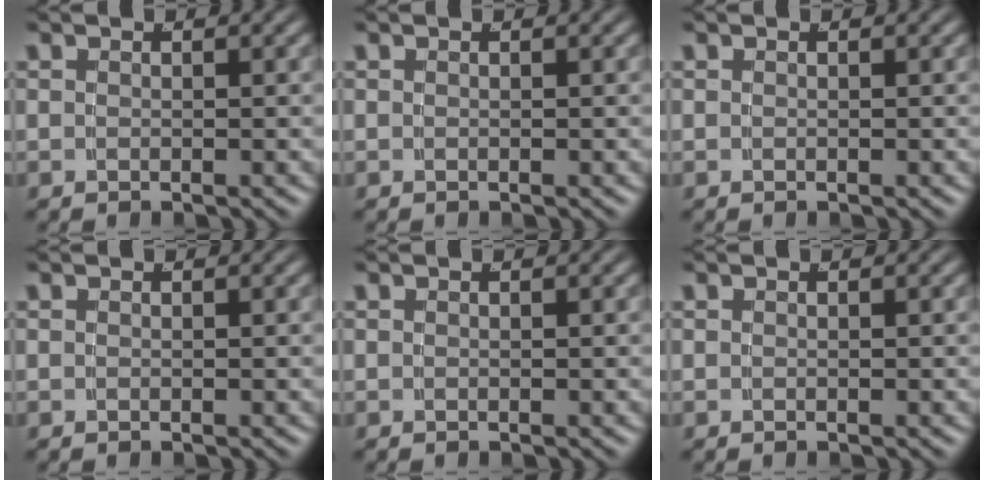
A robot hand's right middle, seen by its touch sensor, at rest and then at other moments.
{"total": 0.0}
{"total": 0.0}
{"total": 0.0}
{"total": 0.0}
{"total": 0.0}